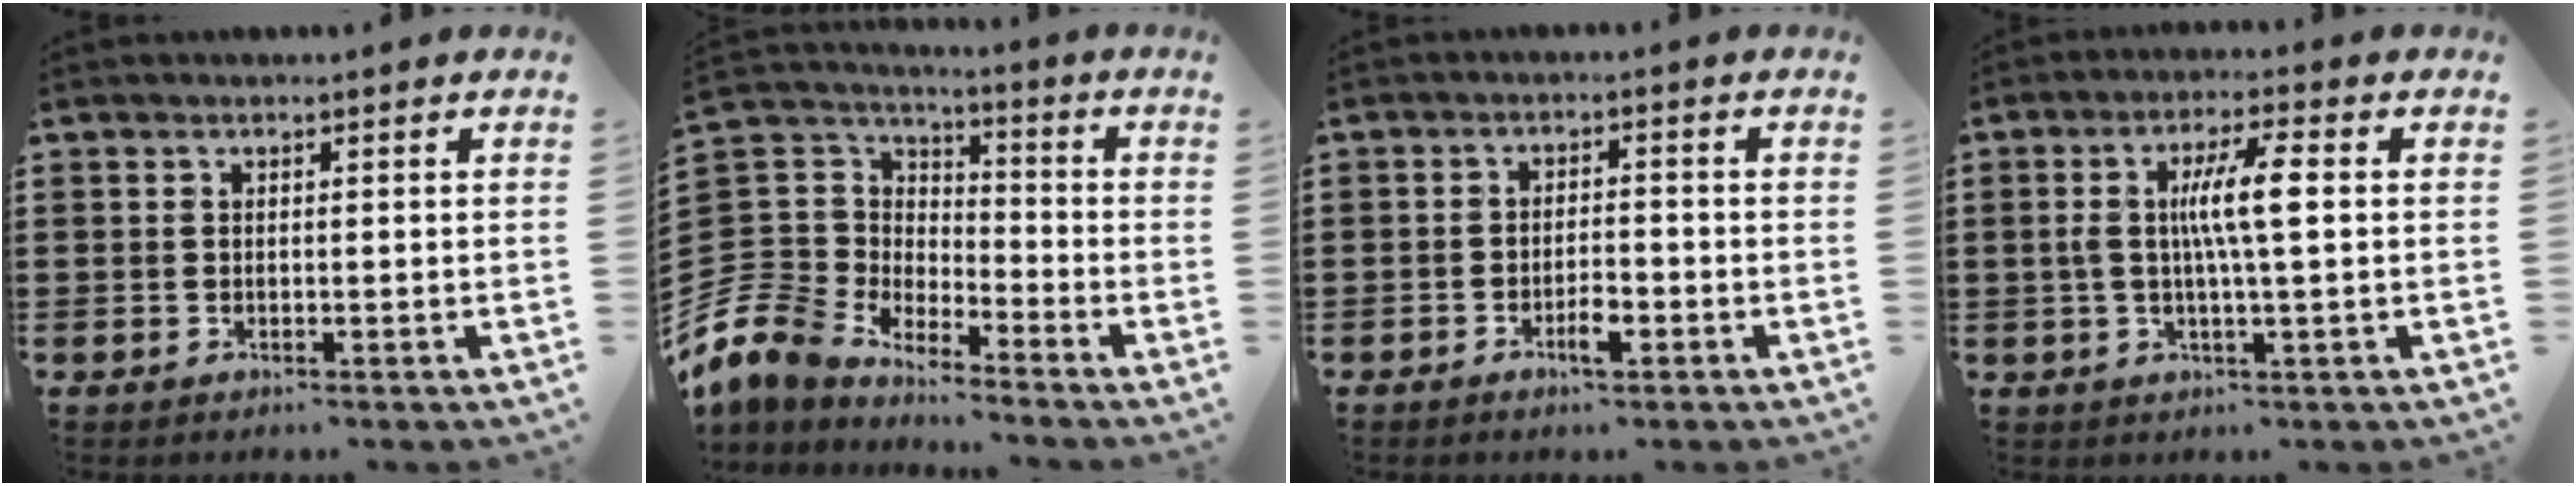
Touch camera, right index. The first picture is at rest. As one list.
[{"total": 7.5, "force": [-5.6, 4.9, 0.2], "torque": [-0.064, -0.012, -0.122]}, {"total": 3.3, "force": [-1.9, 1.0, 2.5], "torque": [-0.043, 0.002, -0.034]}, {"total": 7.4, "force": [0.6, 1.0, 7.3], "torque": [-0.144, -0.001, 0.002]}]